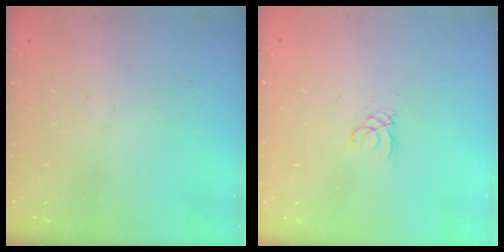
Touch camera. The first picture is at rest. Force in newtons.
{"total": 0.6, "press": 0.6, "slide": 0.1}